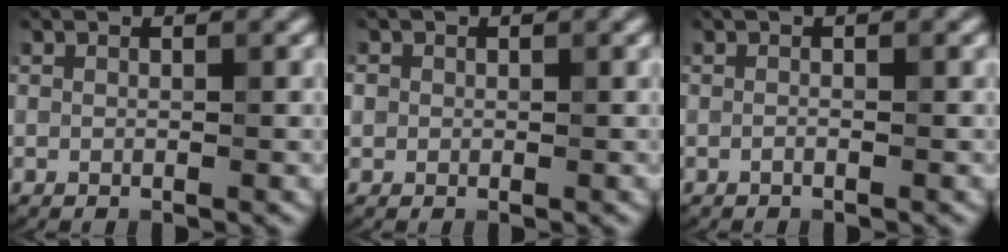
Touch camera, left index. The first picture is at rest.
{"total": 1.1, "force": [0.1, 1.1, 0.2], "torque": [0.002, -0.001, 0.000]}
{"total": 0.6, "force": [-0.2, 0.0, 0.5], "torque": [-0.012, -0.006, -0.009]}